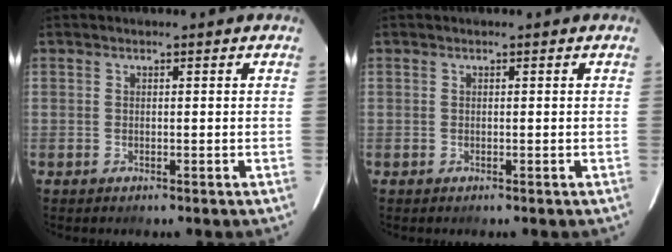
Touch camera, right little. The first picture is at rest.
{"total": 0.0}